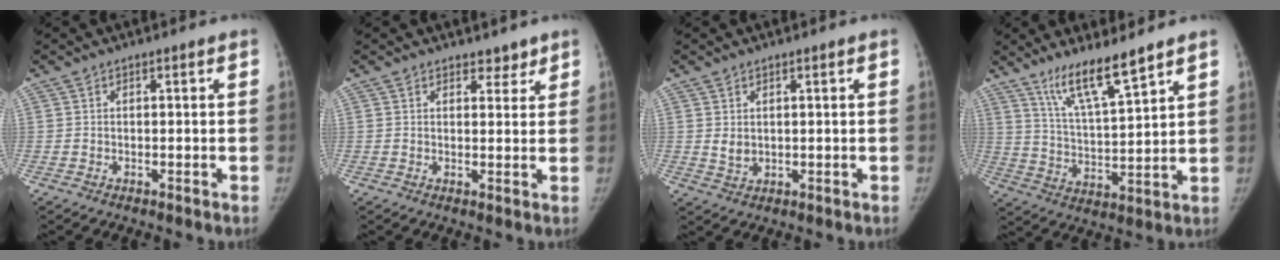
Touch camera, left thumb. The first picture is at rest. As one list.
[{"total": 2.5, "force": [2.0, 1.3, 0.5], "torque": [0.013, -0.013, 0.024]}, {"total": 2.3, "force": [0.6, 1.6, 1.4], "torque": [-0.016, -0.008, 0.017]}, {"total": 11.0, "force": [8.1, 1.3, 7.3], "torque": [-0.127, -0.056, 0.158]}]